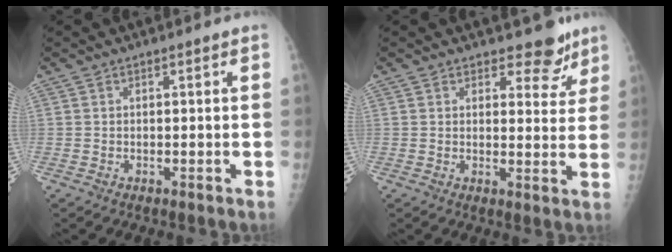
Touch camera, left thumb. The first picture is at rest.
{"total": 5.9, "force": [4.7, 3.1, 1.8], "torque": [0.010, -0.033, 0.056]}